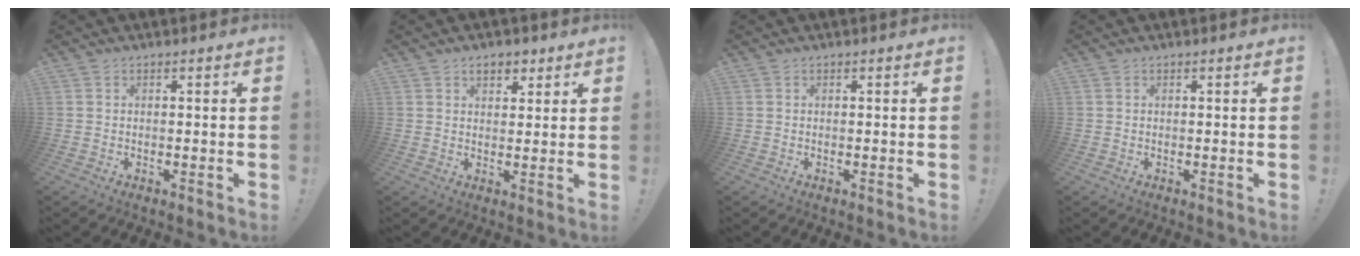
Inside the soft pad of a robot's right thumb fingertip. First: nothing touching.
{"total": 4.7, "force": [2.6, 3.0, 2.5], "torque": [-0.026, -0.005, 0.045]}
{"total": 0.0}
{"total": 0.0}